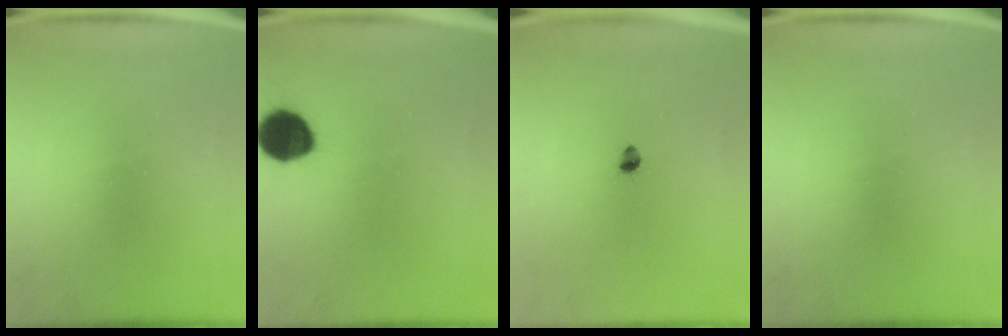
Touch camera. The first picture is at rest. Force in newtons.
{"total": 9.7}
{"total": 1.7}
{"total": 0.0}